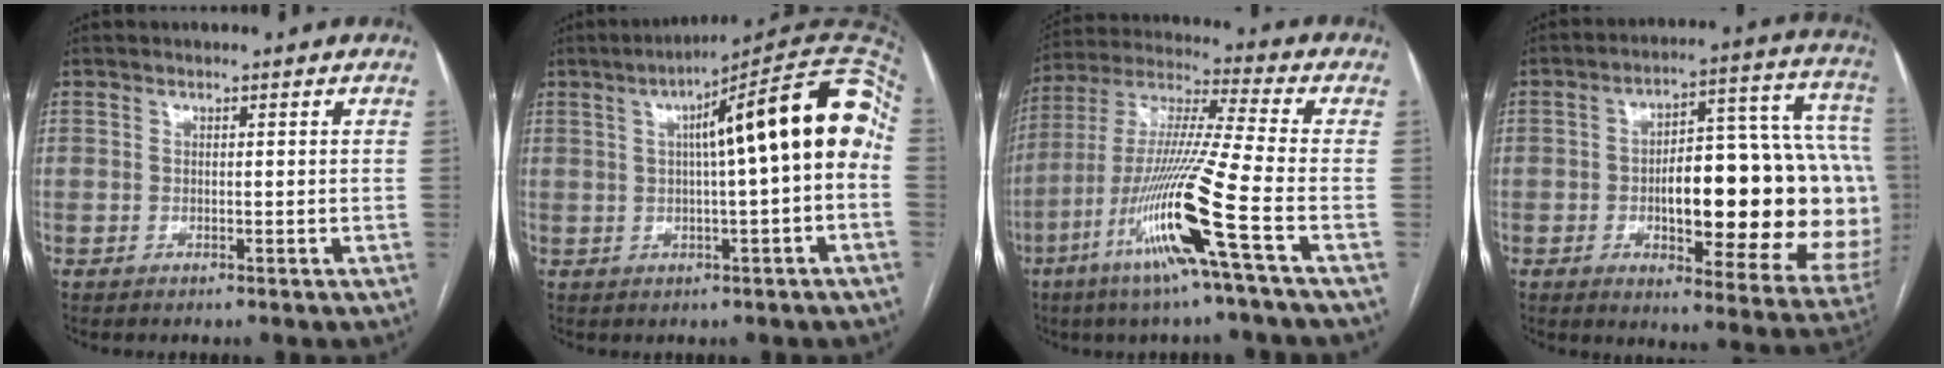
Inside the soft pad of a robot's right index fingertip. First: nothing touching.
{"total": 16.0, "force": [2.1, 1.0, 15.9], "torque": [-0.221, 0.045, 0.024]}
{"total": 17.1, "force": [-7.1, -1.5, 15.5], "torque": [-0.316, -0.022, -0.139]}
{"total": 26.9, "force": [-2.2, 8.2, 25.5], "torque": [-0.257, 0.045, -0.007]}